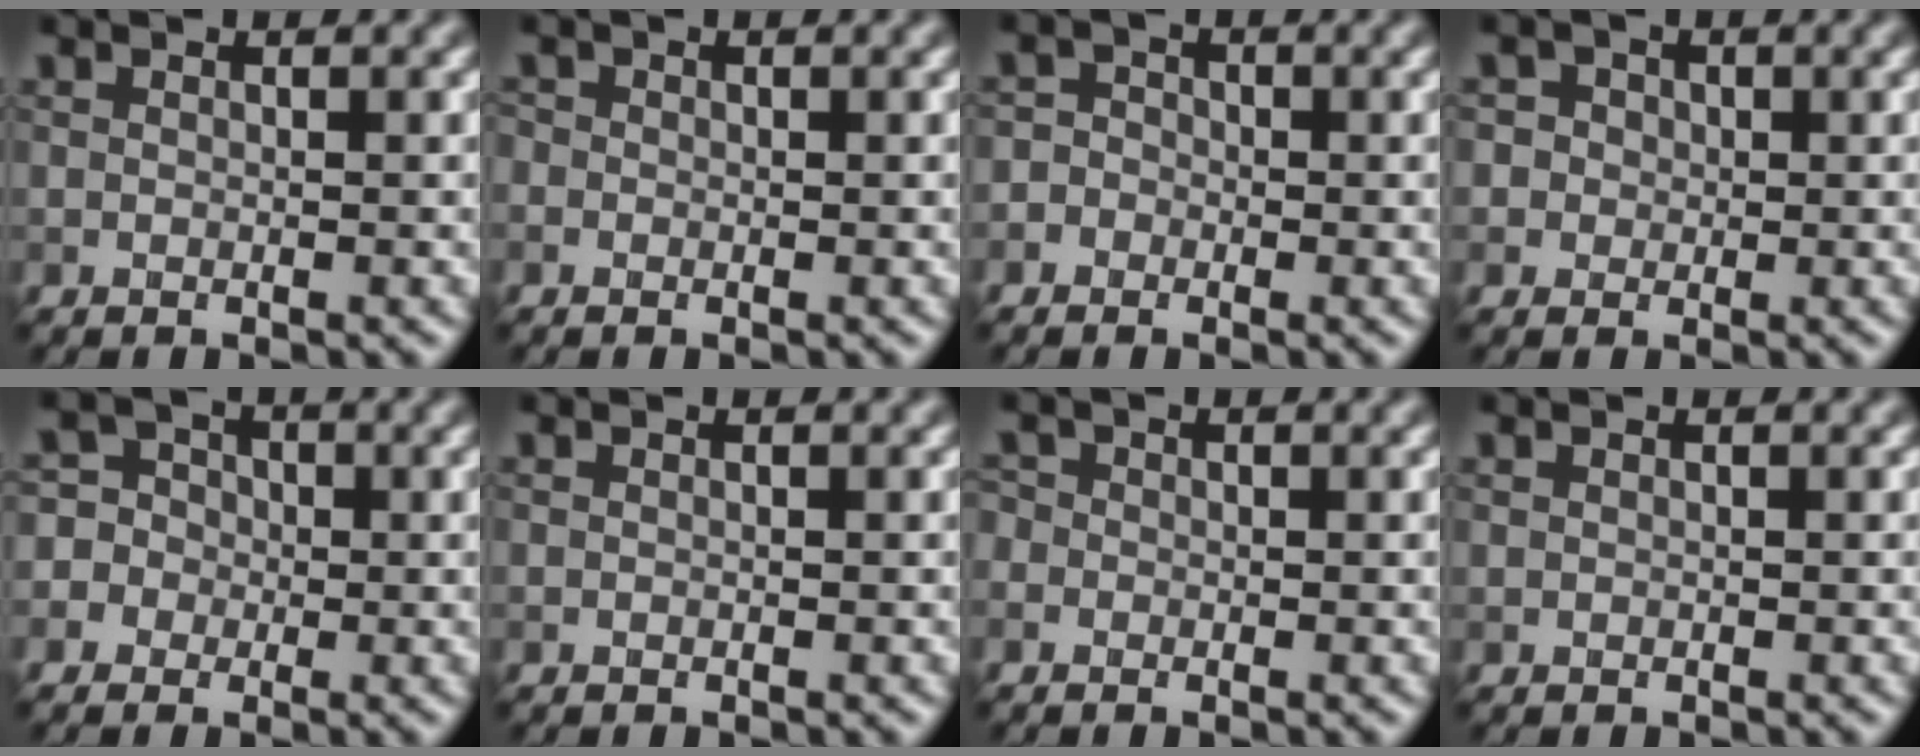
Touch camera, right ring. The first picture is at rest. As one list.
[{"total": 0.6, "force": [-0.1, 0.6, 0.1], "torque": [0.001, -0.005, -0.005]}, {"total": 2.3, "force": [-0.7, 2.1, 0.6], "torque": [0.008, 0.016, -0.037]}, {"total": 3.6, "force": [1.2, 3.2, 1.2], "torque": [-0.003, 0.018, 0.003]}, {"total": 5.6, "force": [-1.6, 5.2, 1.2], "torque": [-0.006, 0.024, -0.060]}, {"total": 0.0}, {"total": 1.1, "force": [-0.1, 1.0, 0.3], "torque": [-0.007, 0.000, -0.010]}, {"total": 0.0}]